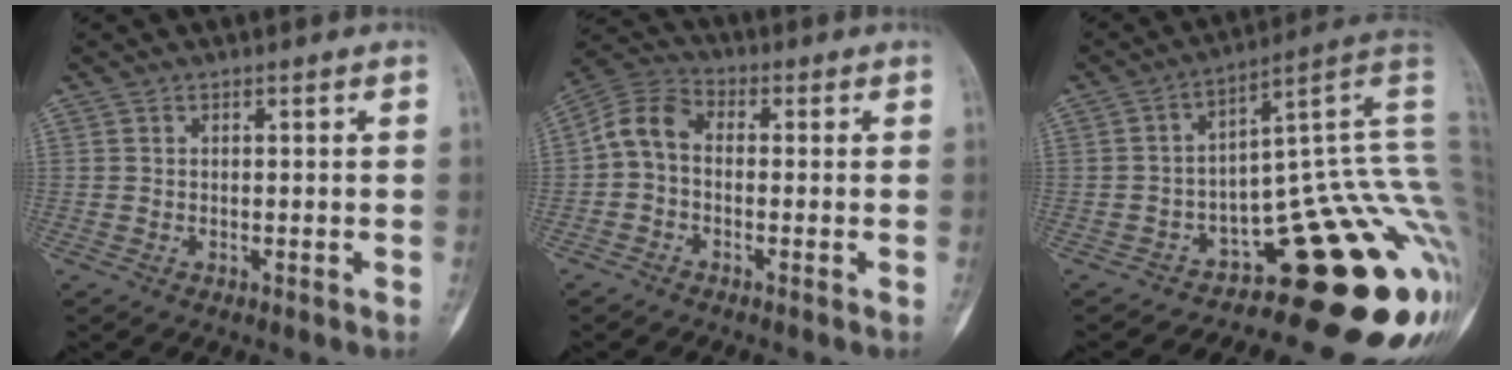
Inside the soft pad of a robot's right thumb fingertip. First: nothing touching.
{"total": 7.0, "force": [-0.6, 4.8, 5.0], "torque": [-0.091, 0.024, -0.028]}
{"total": 23.5, "force": [-7.6, 8.8, 20.4], "torque": [-0.117, 0.105, -0.086]}